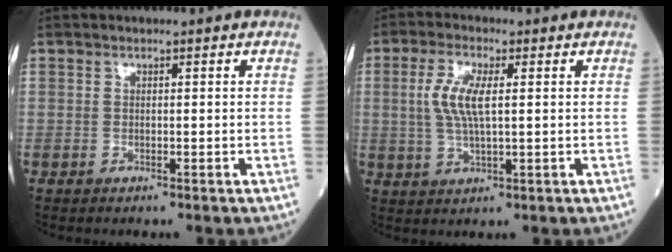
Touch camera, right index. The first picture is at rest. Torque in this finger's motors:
{"motor_torque": [0.90, 0.38, 0.49, 0.14]}